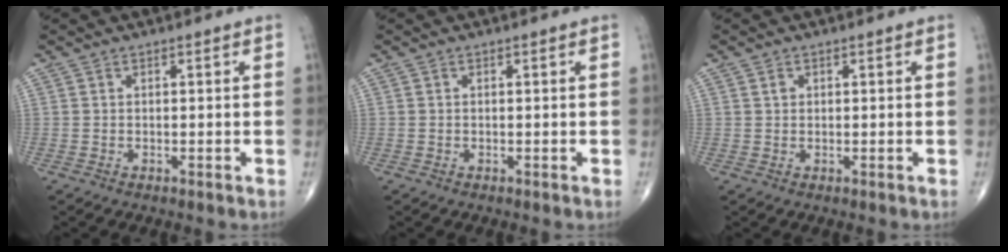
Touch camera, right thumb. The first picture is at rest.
{"total": 0.0}
{"total": 1.0, "force": [0.4, 0.8, 0.4], "torque": [-0.004, 0.000, 0.007]}